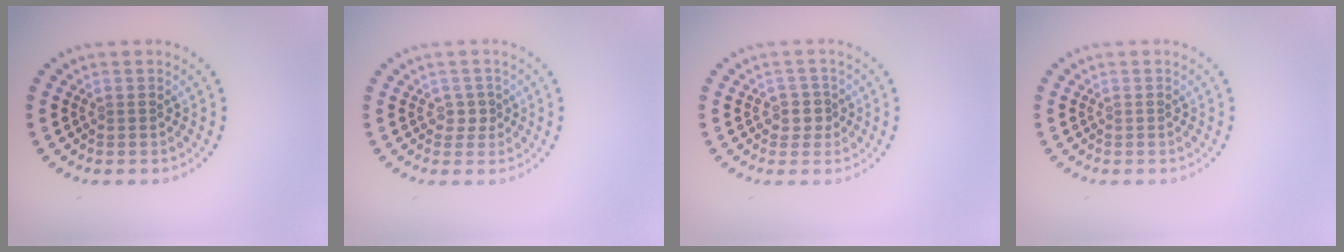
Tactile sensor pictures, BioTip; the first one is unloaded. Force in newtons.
{"total": 1.1, "press": 0.9, "slide": 0.6}
{"total": 1.8, "press": 1.6, "slide": 0.9}
{"total": 0.0}